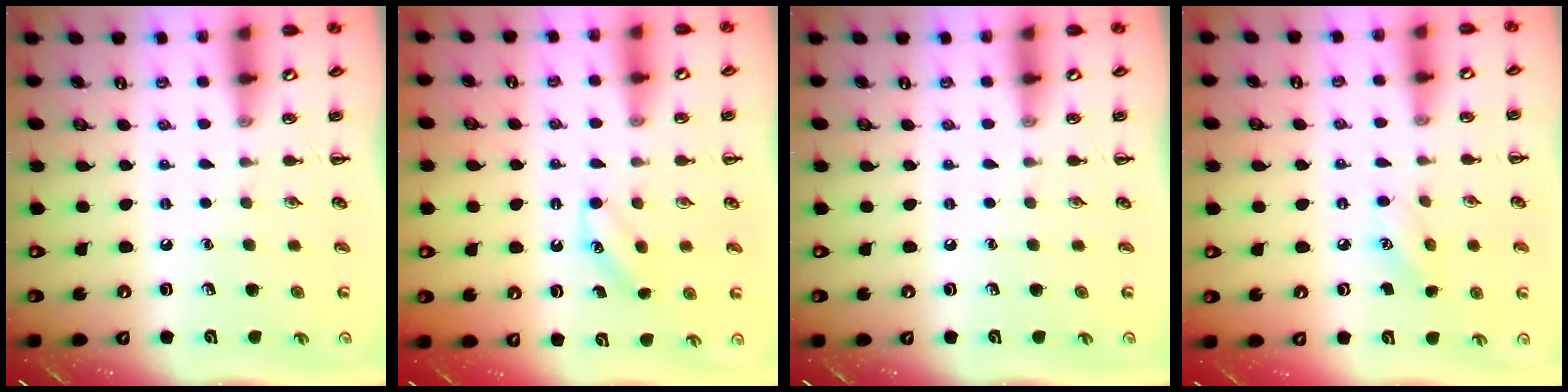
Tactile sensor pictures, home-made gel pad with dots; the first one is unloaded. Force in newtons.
{"total": 3.9, "press": 3.7, "slide": 0.9}
{"total": 0.0}
{"total": 4.8, "press": 4.6, "slide": 1.3}